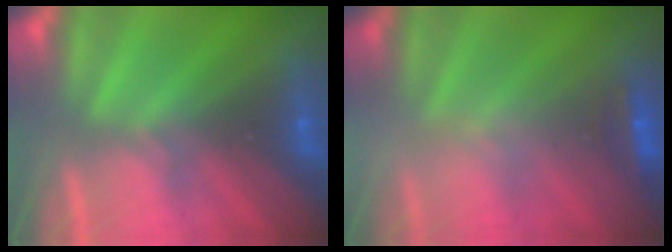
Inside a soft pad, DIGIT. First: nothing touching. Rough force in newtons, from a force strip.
{"total": 2.4}